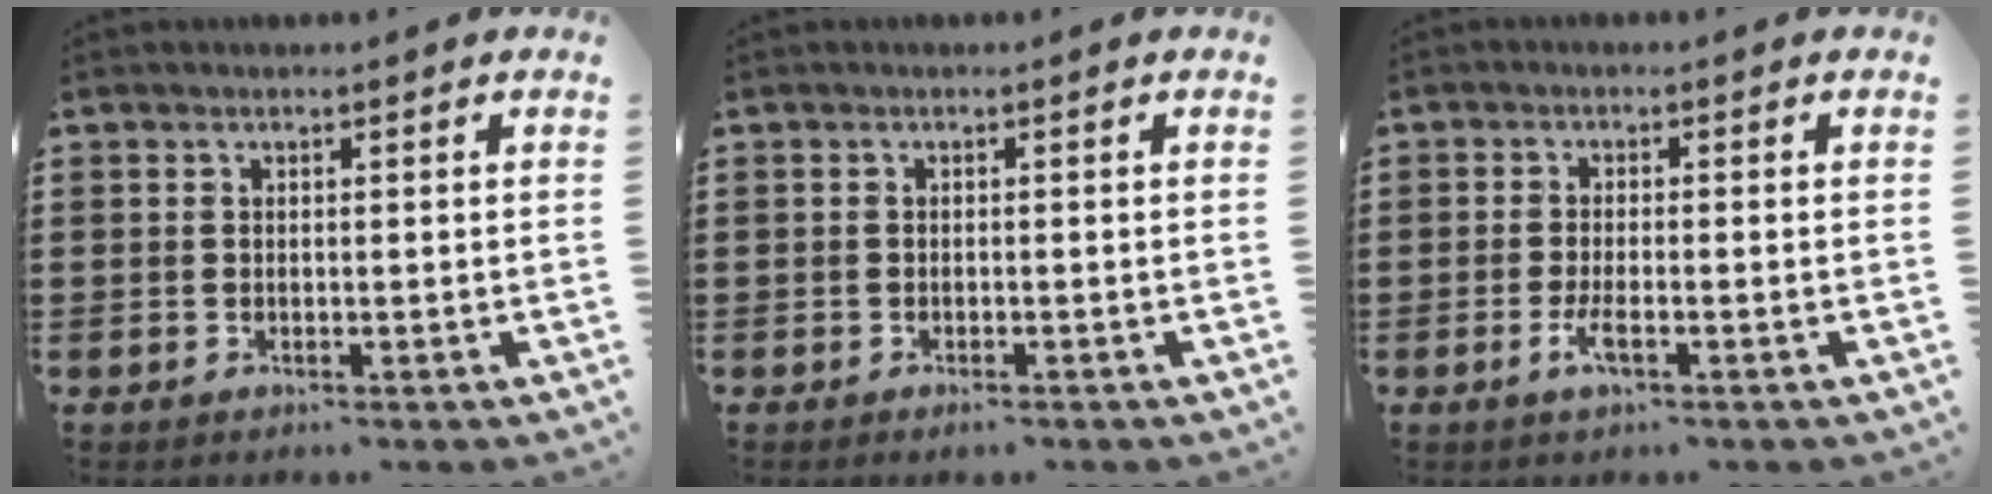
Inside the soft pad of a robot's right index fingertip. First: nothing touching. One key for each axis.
{"total": 0.6, "fx": -0.5, "fy": 0.0, "fz": 0.3, "tx": -0.009, "ty": -0.008, "tz": -0.008}
{"total": 2.6, "fx": -1.2, "fy": 0.6, "fz": 2.2, "tx": -0.051, "ty": -0.006, "tz": -0.026}